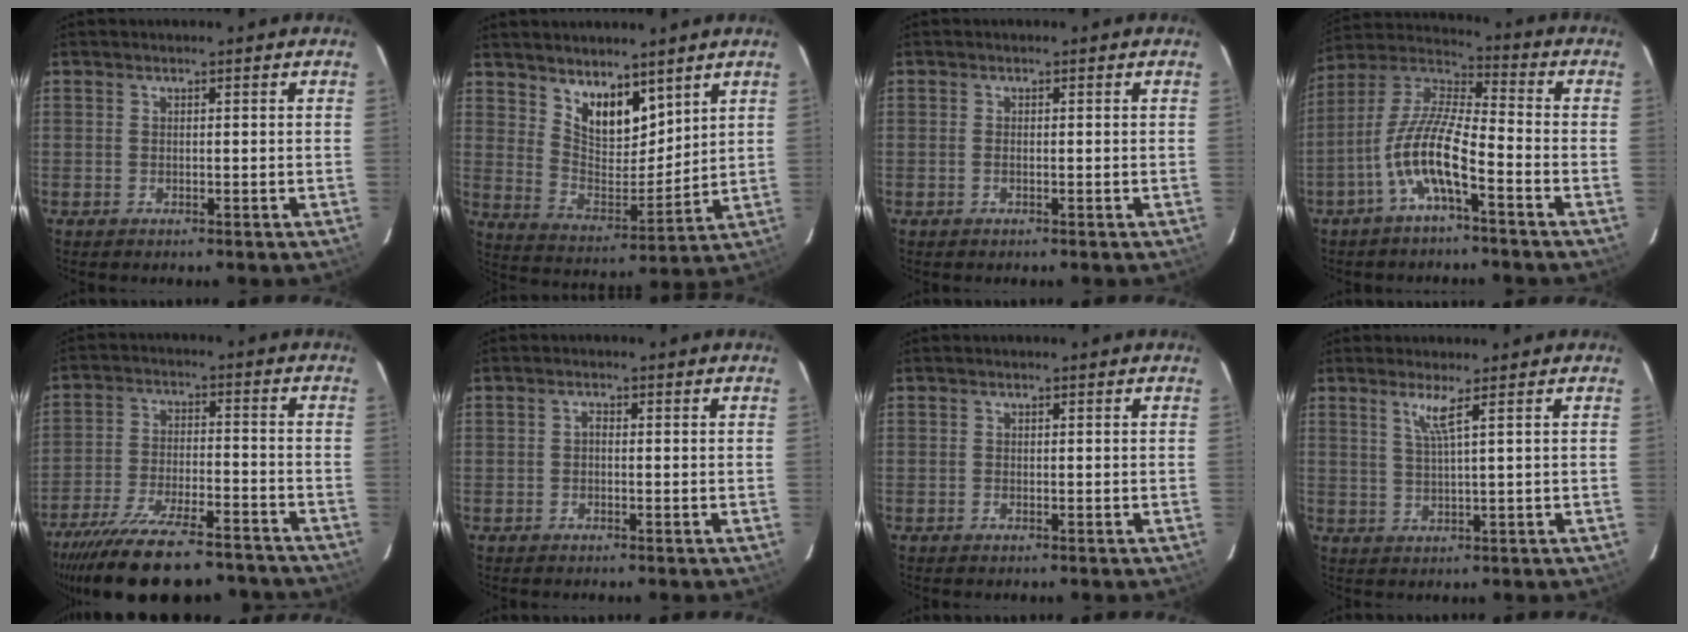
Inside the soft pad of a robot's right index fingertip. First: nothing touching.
{"total": 10.7, "force": [7.5, 5.0, 5.7], "torque": [-0.091, -0.005, 0.145]}
{"total": 0.6, "force": [-0.2, 0.3, 0.5], "torque": [-0.013, 0.000, -0.005]}
{"total": 11.5, "force": [-5.3, 2.3, 9.9], "torque": [-0.208, 0.006, -0.104]}
{"total": 24.7, "force": [-20.7, 6.7, 11.7], "torque": [-0.227, -0.035, -0.305]}
{"total": 0.7, "force": [-0.3, 0.5, 0.5], "torque": [-0.008, 0.005, -0.007]}
{"total": 0.0}
{"total": 3.2, "force": [1.8, -0.9, 2.5], "torque": [-0.046, -0.008, 0.035]}